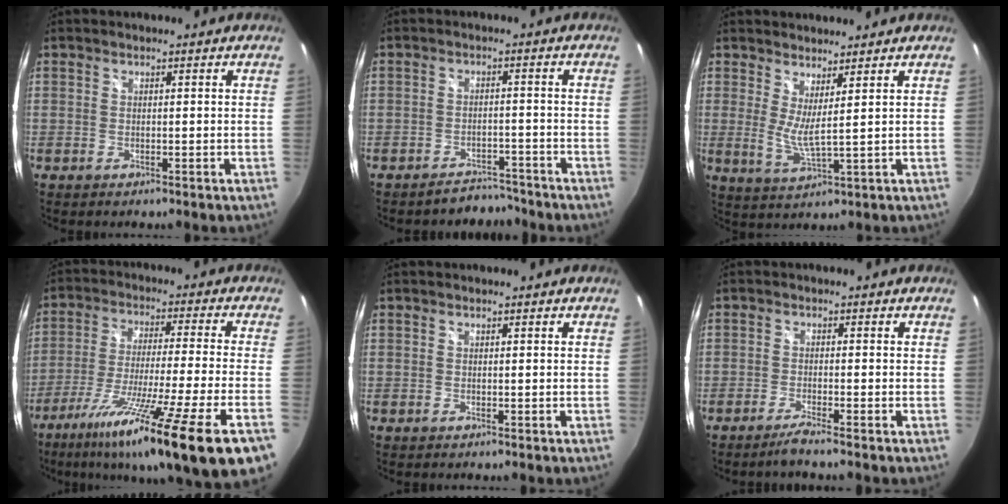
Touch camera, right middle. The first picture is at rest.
{"total": 5.1, "force": [-4.7, 1.9, -0.1], "torque": [-0.003, 0.012, -0.065]}
{"total": 4.7, "force": [2.8, -0.1, 3.8], "torque": [-0.068, -0.015, 0.043]}
{"total": 23.3, "force": [-15.3, -1.6, 17.5], "torque": [-0.281, -0.093, -0.245]}
{"total": 0.0}
{"total": 2.6, "force": [-2.2, -0.6, 1.4], "torque": [-0.041, -0.005, -0.046]}